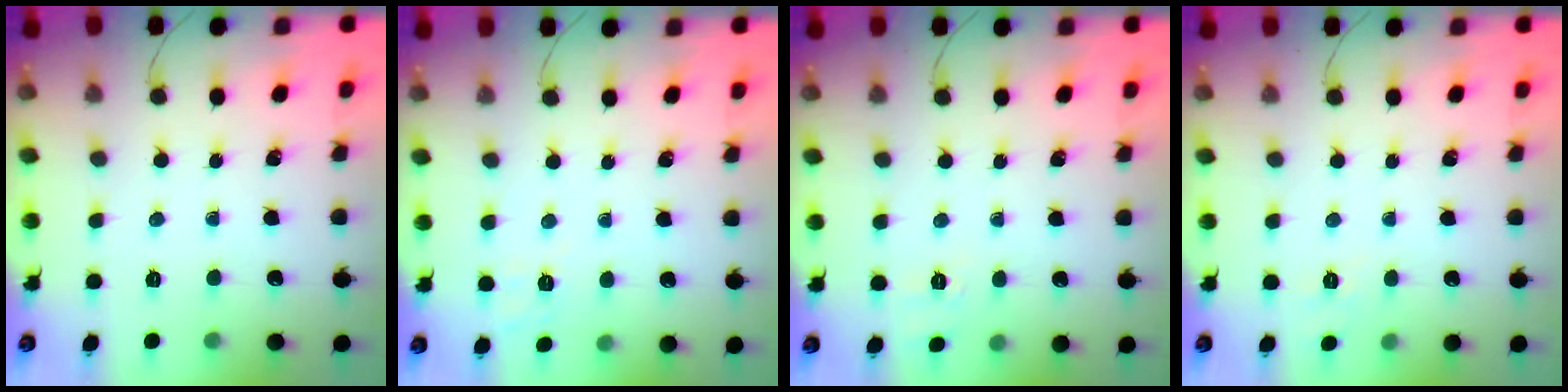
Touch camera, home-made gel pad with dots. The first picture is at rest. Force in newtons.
{"total": 2.3, "press": 1.6, "slide": 1.7}
{"total": 2.8, "press": 2.2, "slide": 1.8}
{"total": 7.3, "press": 7.0, "slide": 2.0}